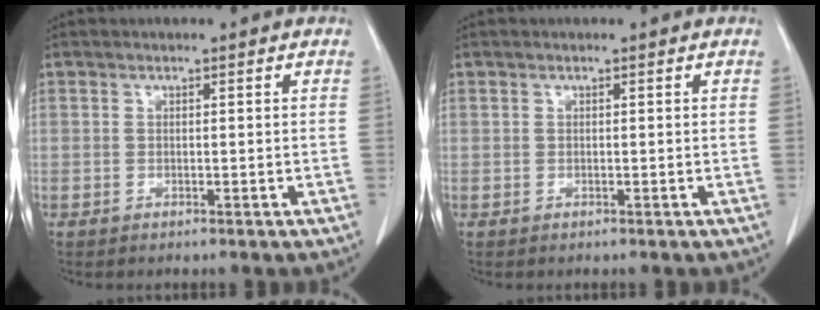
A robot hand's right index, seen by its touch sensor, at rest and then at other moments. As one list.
[{"total": 0.0}]